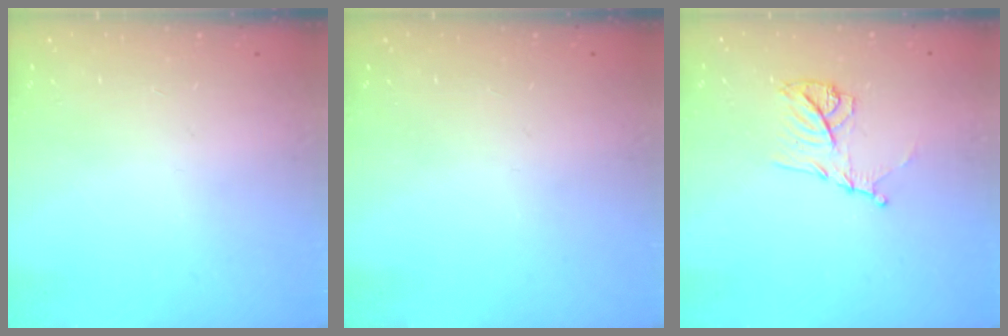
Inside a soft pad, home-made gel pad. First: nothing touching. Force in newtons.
{"total": 0.0}
{"total": 11.4, "press": 11.4, "slide": 0.3}